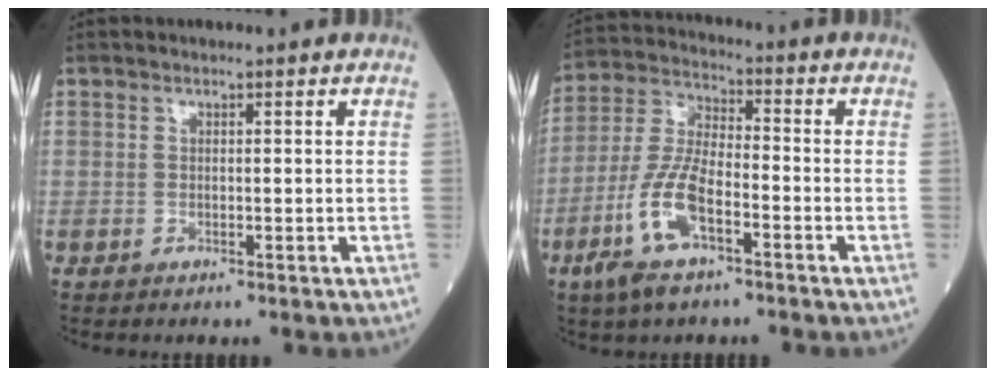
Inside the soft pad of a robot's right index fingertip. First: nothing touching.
{"total": 10.6, "force": [-5.1, 3.1, 8.8], "torque": [-0.199, -0.007, -0.100]}